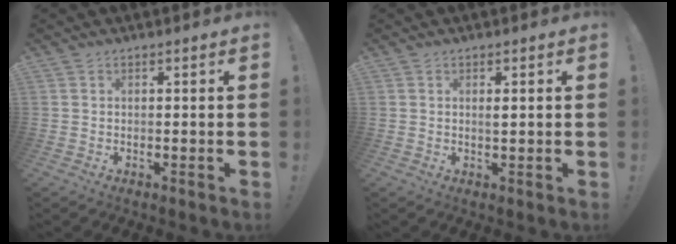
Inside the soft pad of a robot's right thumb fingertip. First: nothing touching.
{"total": 1.3, "force": [0.4, 0.2, 1.2], "torque": [-0.021, -0.002, 0.004]}